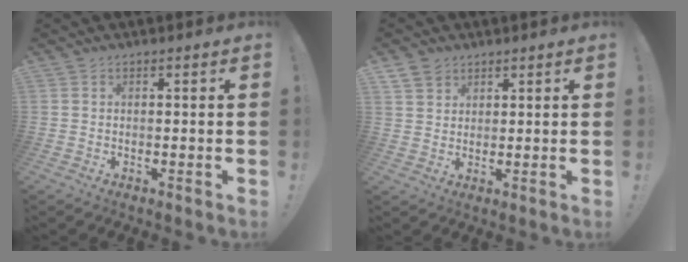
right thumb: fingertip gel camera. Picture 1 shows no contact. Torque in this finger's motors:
{"motor_torque": [0.01, 0.01, -0.10, 0.61, 0.14]}